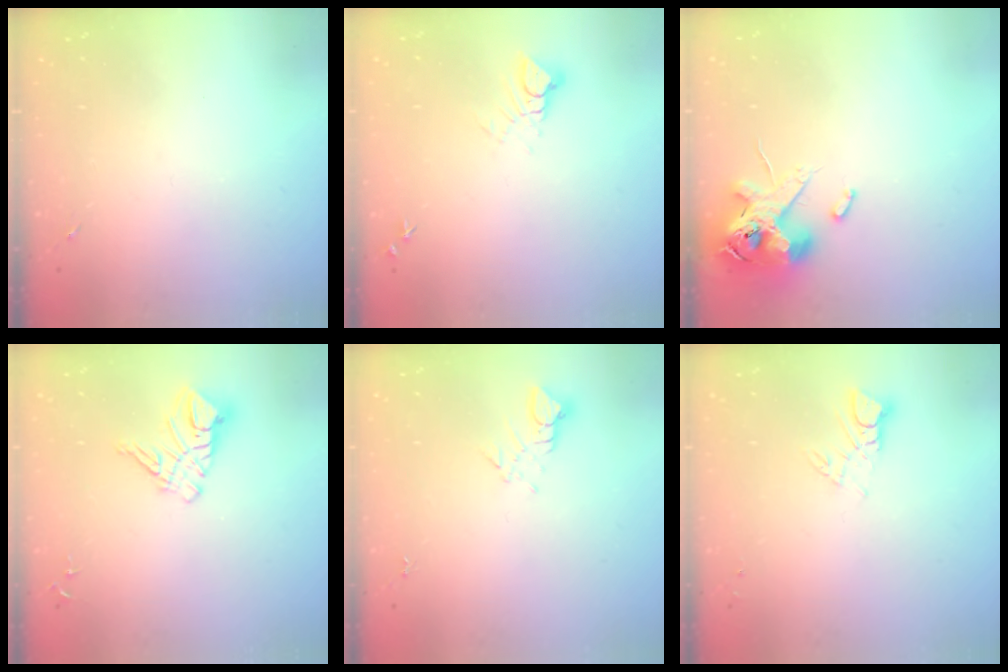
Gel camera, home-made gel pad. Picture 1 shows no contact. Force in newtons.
{"total": 3.9, "press": 3.9, "slide": 0.3}
{"total": 13.3, "press": 13.1, "slide": 2.1}
{"total": 10.9, "press": 10.8, "slide": 1.1}
{"total": 3.5, "press": 3.5, "slide": 0.3}
{"total": 4.6, "press": 4.6, "slide": 0.1}